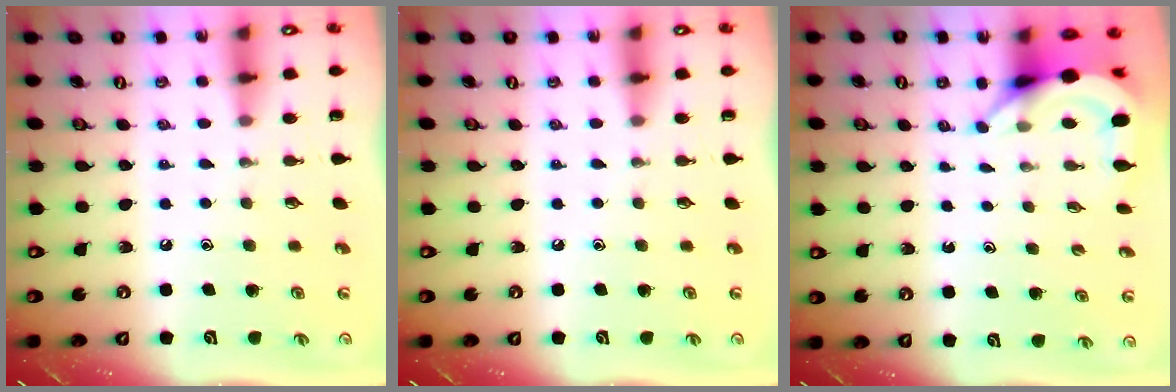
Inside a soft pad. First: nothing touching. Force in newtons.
{"total": 0.0}
{"total": 6.5, "press": 6.5, "slide": 0.6}